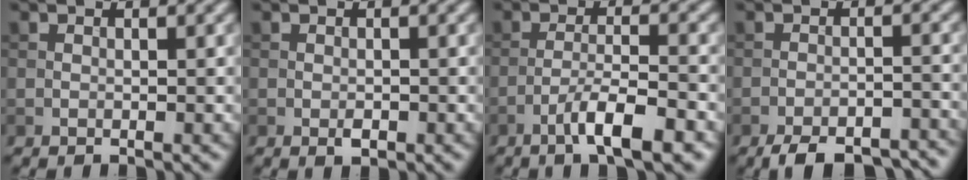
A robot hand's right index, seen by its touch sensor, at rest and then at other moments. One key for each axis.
{"total": 1.0, "fx": -0.4, "fy": 0.5, "fz": 0.7, "tx": -0.010, "ty": 0.000, "tz": -0.005}
{"total": 5.2, "fx": -3.0, "fy": 0.8, "fz": 4.1, "tx": -0.071, "ty": 0.006, "tz": -0.055}
{"total": 7.1, "fx": -6.0, "fy": 2.0, "fz": 3.2, "tx": -0.047, "ty": -0.008, "tz": -0.085}